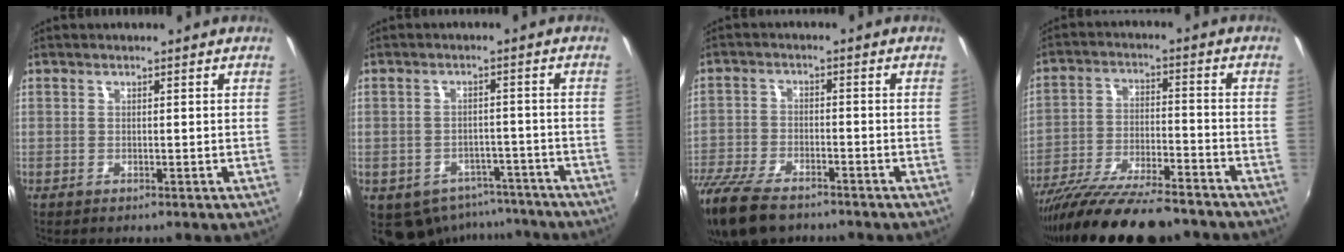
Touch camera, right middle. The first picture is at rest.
{"total": 12.5, "force": [-8.8, 7.8, 4.2], "torque": [-0.098, 0.003, -0.096]}
{"total": 14.9, "force": [-11.4, 5.9, 7.6], "torque": [-0.192, -0.037, -0.210]}
{"total": 20.0, "force": [-16.9, 3.8, 10.0], "torque": [-0.193, -0.044, -0.269]}